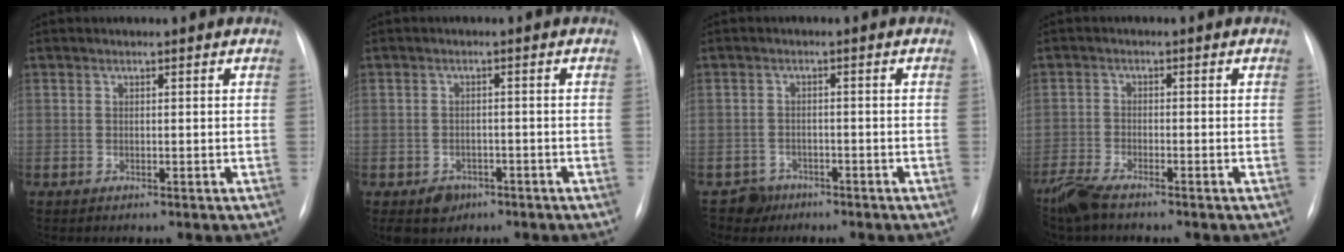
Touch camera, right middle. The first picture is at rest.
{"total": 4.0, "force": [-2.2, 3.0, 1.2], "torque": [-0.018, 0.002, -0.027]}
{"total": 3.0, "force": [-2.1, 2.0, -0.8], "torque": [0.013, 0.007, -0.035]}
{"total": 5.4, "force": [-4.5, 1.0, 2.8], "torque": [-0.065, -0.017, -0.089]}